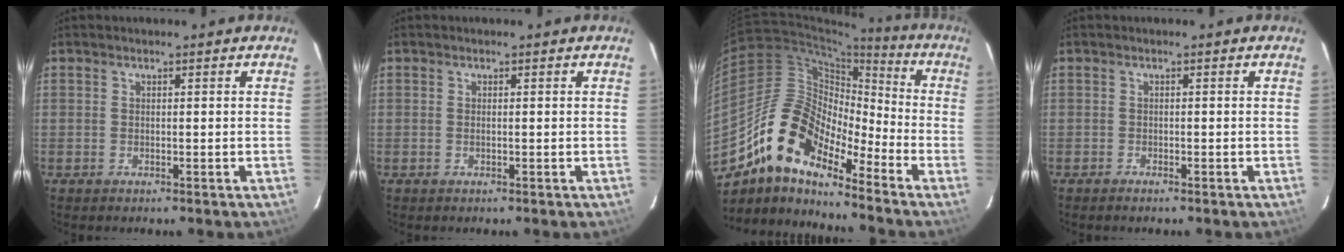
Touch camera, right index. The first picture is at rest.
{"total": 0.5, "force": [-0.1, 0.1, 0.5], "torque": [-0.011, 0.001, -0.002]}
{"total": 15.4, "force": [-11.4, 5.4, 8.9], "torque": [-0.146, 0.003, -0.231]}
{"total": 0.8, "force": [-0.8, 0.2, 0.3], "torque": [-0.011, 0.000, -0.016]}